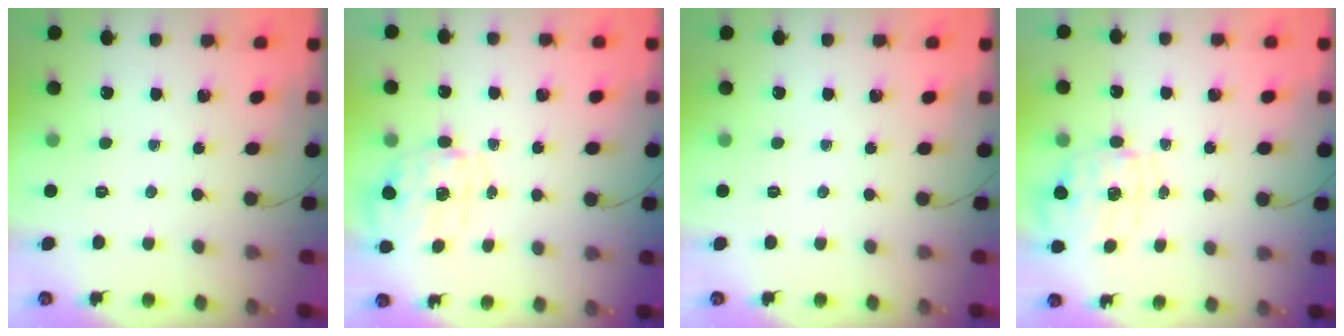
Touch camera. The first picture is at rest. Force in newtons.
{"total": 2.9, "press": 2.7, "slide": 0.9}
{"total": 0.0}
{"total": 2.8, "press": 2.7, "slide": 0.9}